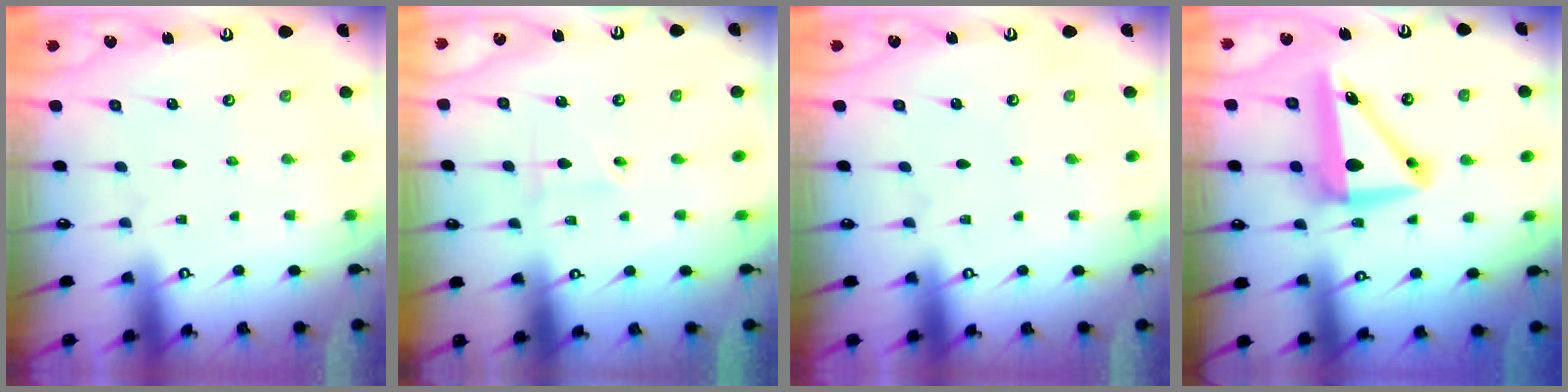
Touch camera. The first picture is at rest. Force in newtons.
{"total": 1.7, "press": 1.7, "slide": 0.2}
{"total": 0.0}
{"total": 10.5, "press": 9.8, "slide": 3.8}